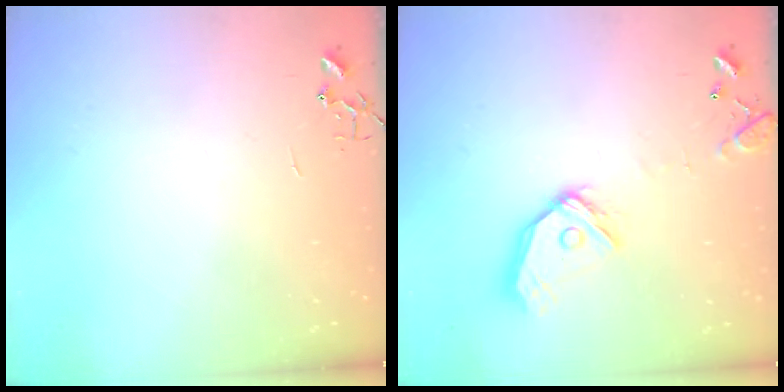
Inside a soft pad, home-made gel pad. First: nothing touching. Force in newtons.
{"total": 14.2, "press": 14.1, "slide": 2.1}